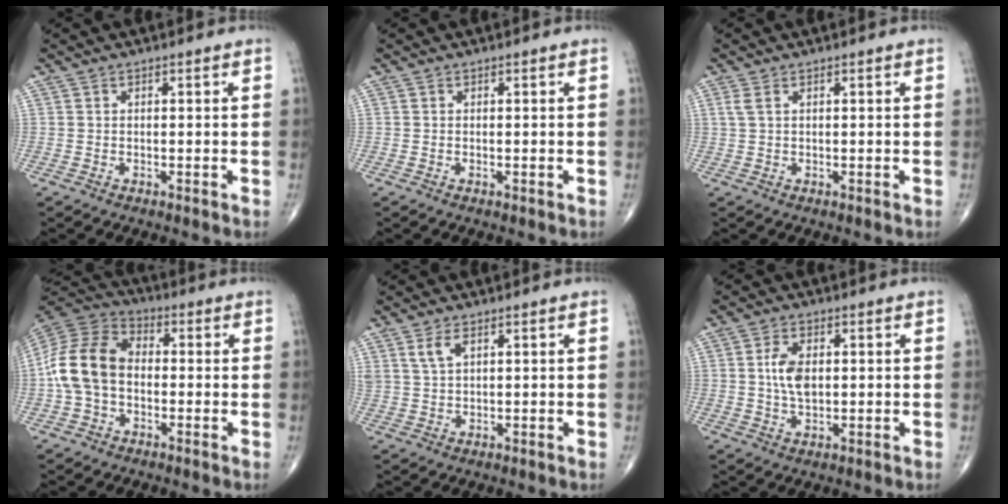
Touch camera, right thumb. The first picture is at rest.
{"total": 0.0}
{"total": 1.6, "force": [0.7, 0.8, 1.2], "torque": [-0.035, 0.012, 0.020]}
{"total": 13.9, "force": [-1.3, 9.8, 9.8], "torque": [-0.190, 0.037, -0.035]}
{"total": 3.4, "force": [1.8, 1.6, 2.4], "torque": [-0.048, -0.004, 0.041]}
{"total": 5.8, "force": [0.7, 3.3, 4.7], "torque": [-0.089, 0.000, 0.012]}